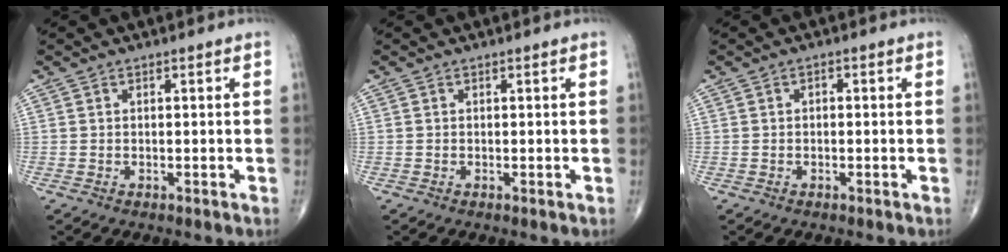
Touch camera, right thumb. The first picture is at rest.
{"total": 0.0}
{"total": 0.8, "force": [-0.1, 0.6, 0.6], "torque": [-0.004, 0.003, -0.005]}